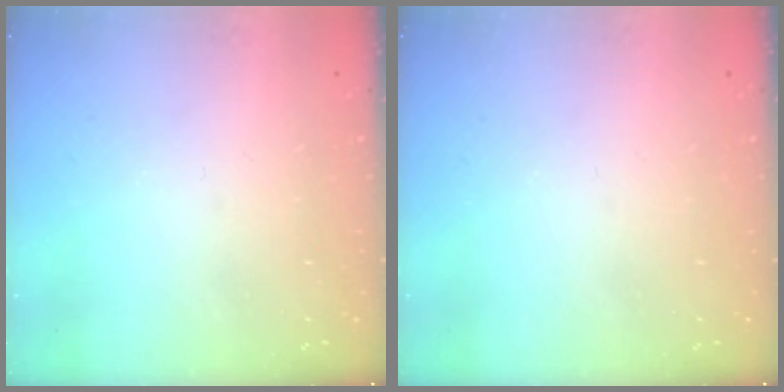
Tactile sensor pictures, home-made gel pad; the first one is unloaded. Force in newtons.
{"total": 0.0}